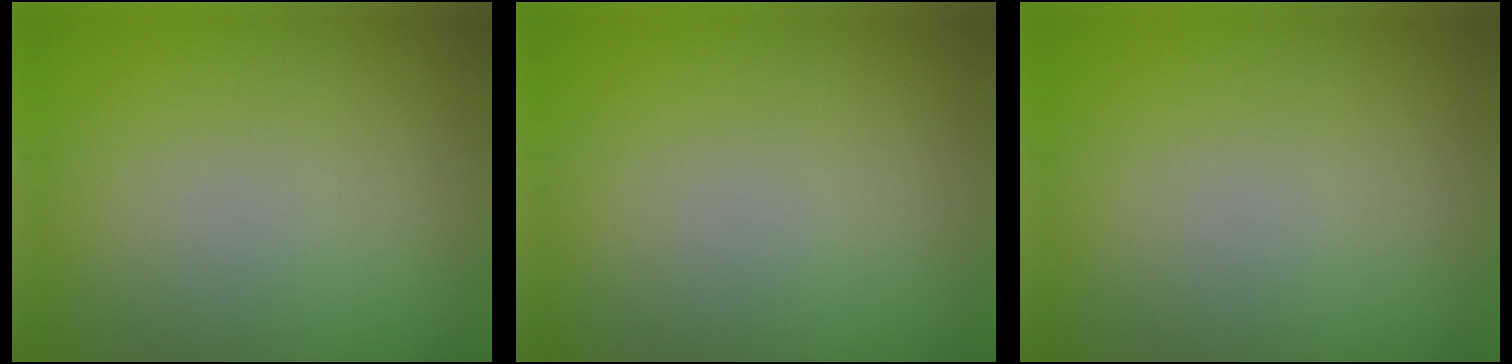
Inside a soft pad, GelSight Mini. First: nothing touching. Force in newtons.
{"total": 0.0}
{"total": 0.0}